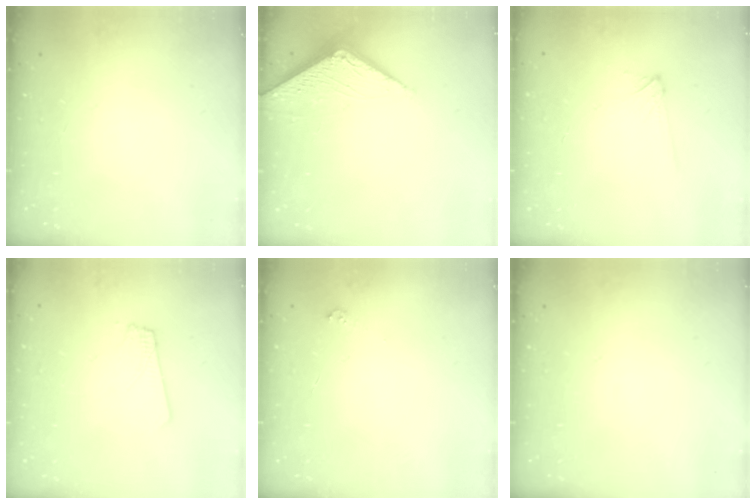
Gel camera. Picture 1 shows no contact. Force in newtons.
{"total": 2.7, "press": 2.7, "slide": 0.3}
{"total": 4.5, "press": 4.5, "slide": 0.4}
{"total": 1.8, "press": 1.8, "slide": 0.1}
{"total": 3.0, "press": 3.0, "slide": 0.4}
{"total": 0.0}